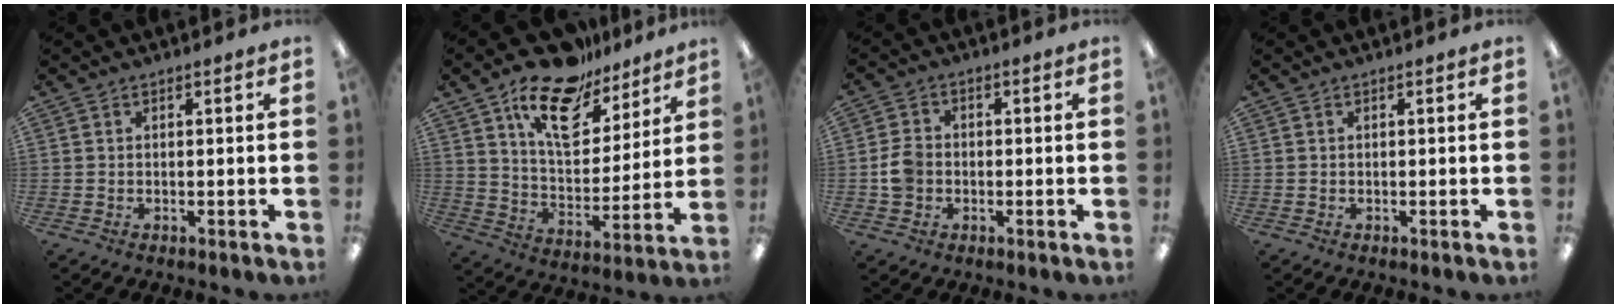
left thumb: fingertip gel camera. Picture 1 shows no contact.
{"total": 18.9, "force": [12.7, 9.8, 10.0], "torque": [-0.172, -0.064, 0.223]}
{"total": 5.2, "force": [-0.8, 4.3, 2.7], "torque": [-0.054, 0.010, -0.013]}
{"total": 0.0}